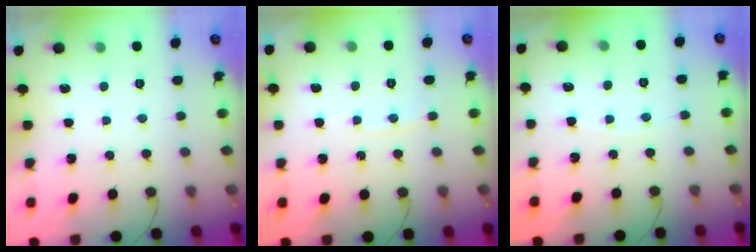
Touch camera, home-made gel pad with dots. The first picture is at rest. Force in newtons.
{"total": 2.8, "press": 2.7, "slide": 0.4}
{"total": 2.4, "press": 2.4, "slide": 0.3}